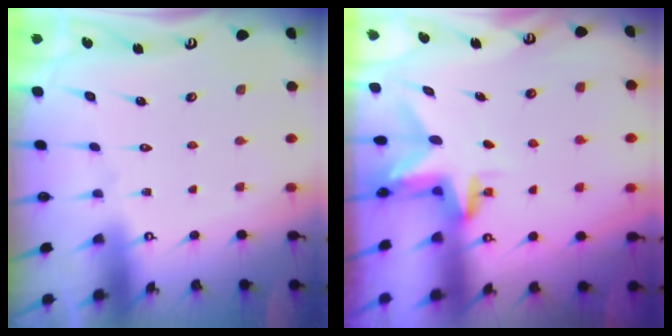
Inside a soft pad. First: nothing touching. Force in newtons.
{"total": 3.0, "press": 3.0, "slide": 0.3}